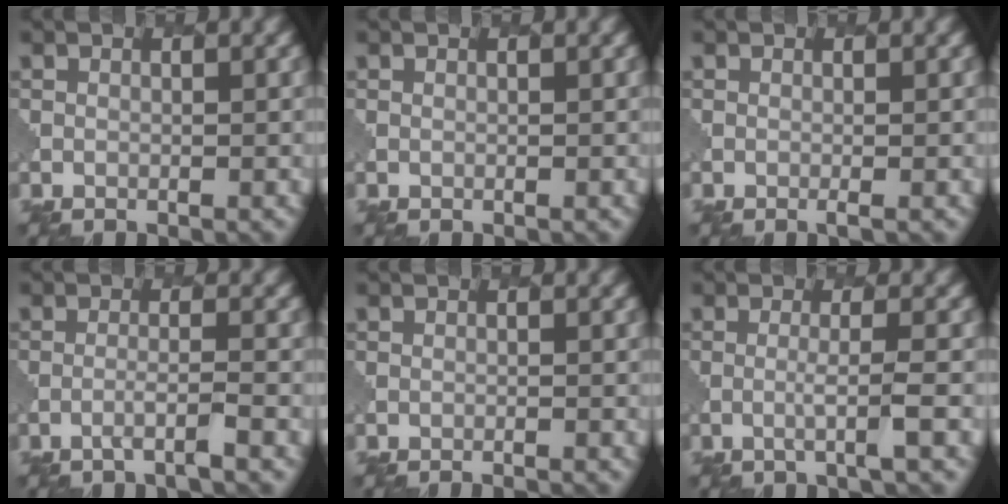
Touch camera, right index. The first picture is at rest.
{"total": 0.0}
{"total": 0.6, "force": [-0.2, 0.1, 0.6], "torque": [-0.007, -0.002, -0.003]}
{"total": 1.7, "force": [-1.1, 0.1, 1.3], "torque": [-0.012, 0.006, -0.031]}
{"total": 1.3, "force": [-1.2, 0.2, 0.4], "torque": [0.011, -0.001, -0.020]}
{"total": 1.9, "force": [-0.6, 0.1, 1.9], "torque": [-0.027, 0.002, -0.021]}